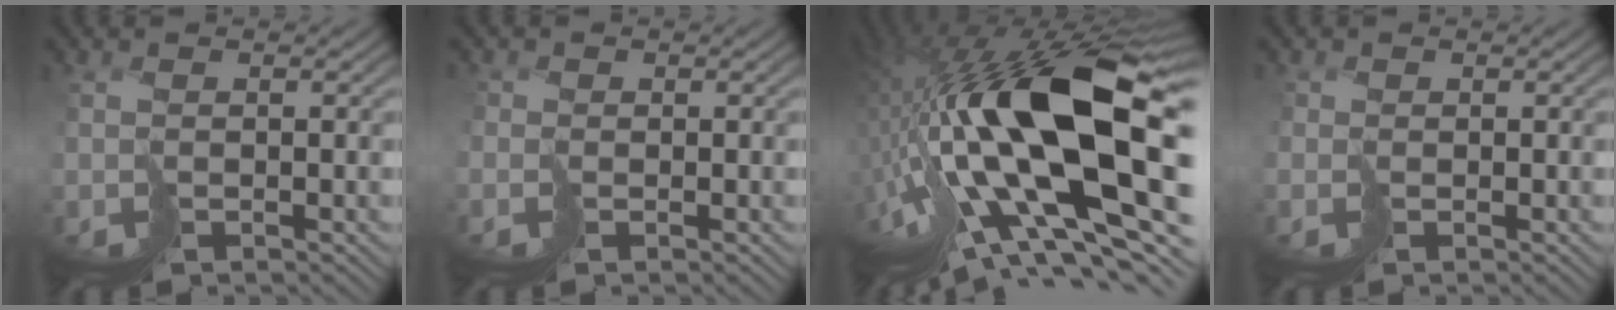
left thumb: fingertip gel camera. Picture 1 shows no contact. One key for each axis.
{"total": 1.1, "fx": -0.3, "fy": 0.6, "fz": -0.8, "tx": 0.022, "ty": 0.002, "tz": -0.017}
{"total": 21.0, "fx": -0.8, "fy": 7.9, "fz": 19.4, "tx": -0.355, "ty": -0.002, "tz": -0.017}
{"total": 0.9, "fx": 0.0, "fy": 0.4, "fz": -0.8, "tx": 0.021, "ty": 0.001, "tz": -0.007}